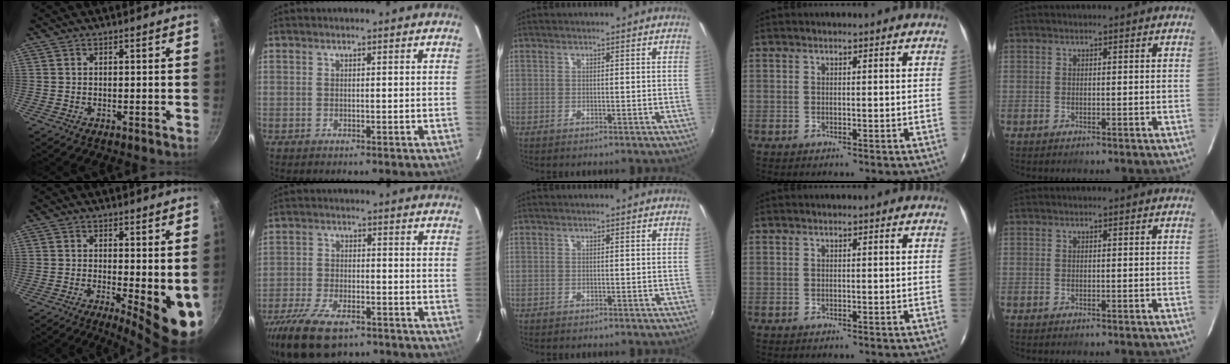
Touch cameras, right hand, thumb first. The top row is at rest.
{"thumb": {"total": 9.8, "force": [-1.2, 2.7, 9.3], "torque": [-0.105, -0.016, -0.010]}, "index": {"total": 15.1, "force": [-10.3, 6.7, 8.6], "torque": [-0.201, -0.027, -0.182]}}